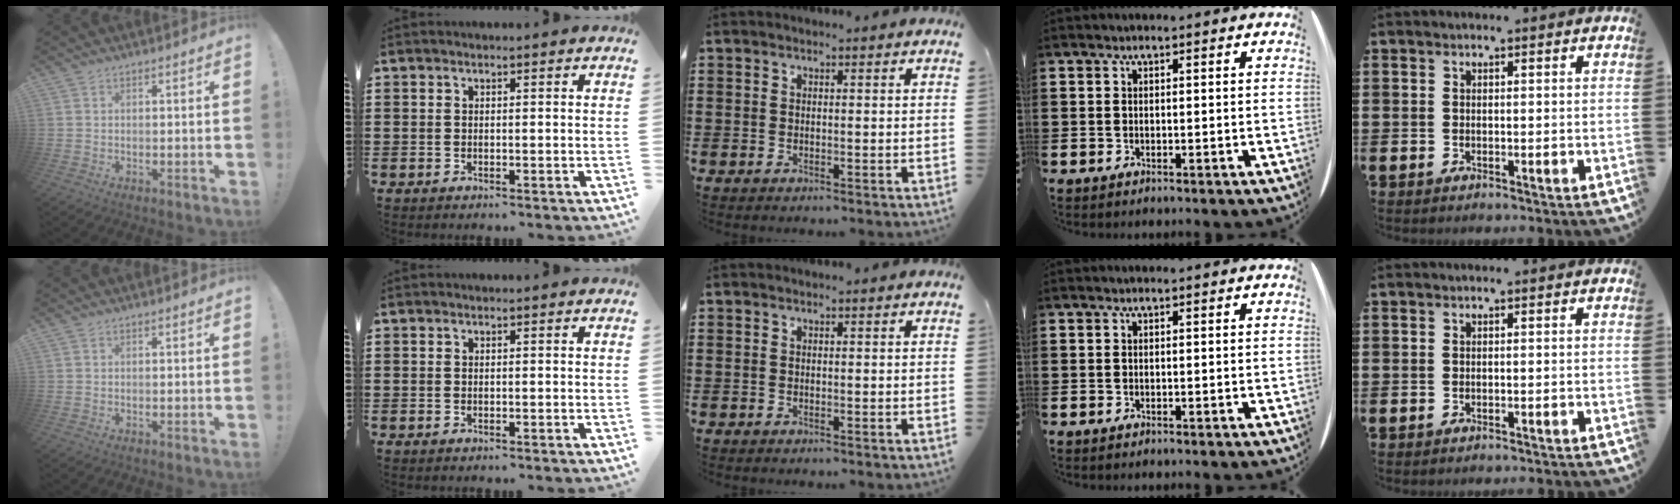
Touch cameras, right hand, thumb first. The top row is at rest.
{"little": {"total": 0.5, "force": [-0.5, -0.1, 0.0], "torque": [0.001, -0.001, -0.011]}}